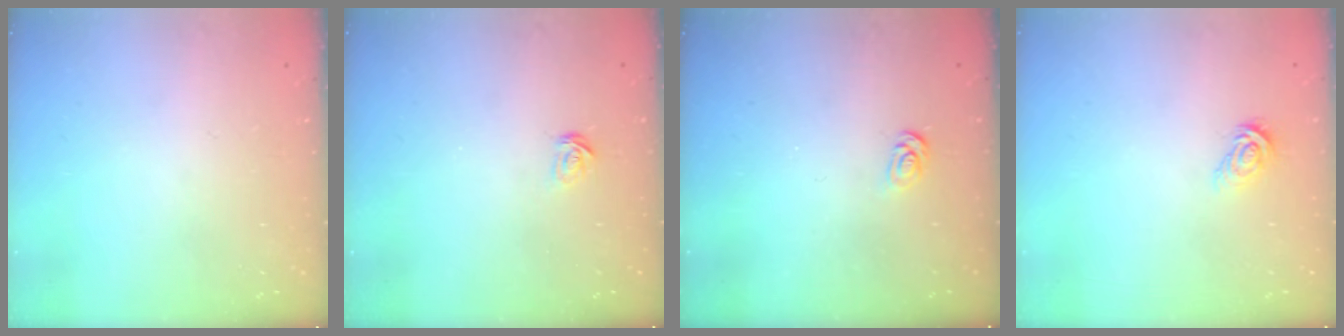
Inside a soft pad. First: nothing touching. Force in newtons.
{"total": 2.3, "press": 2.3, "slide": 0.2}
{"total": 2.6, "press": 2.6, "slide": 0.4}
{"total": 5.8, "press": 5.8, "slide": 0.1}